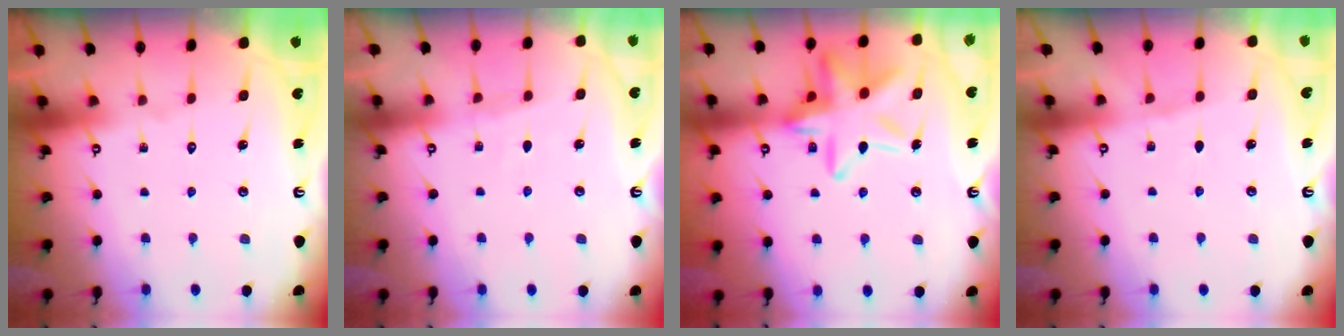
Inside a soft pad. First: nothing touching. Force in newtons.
{"total": 3.0, "press": 3.0, "slide": 0.4}
{"total": 18.2, "press": 18.1, "slide": 1.4}
{"total": 3.0, "press": 2.9, "slide": 0.4}